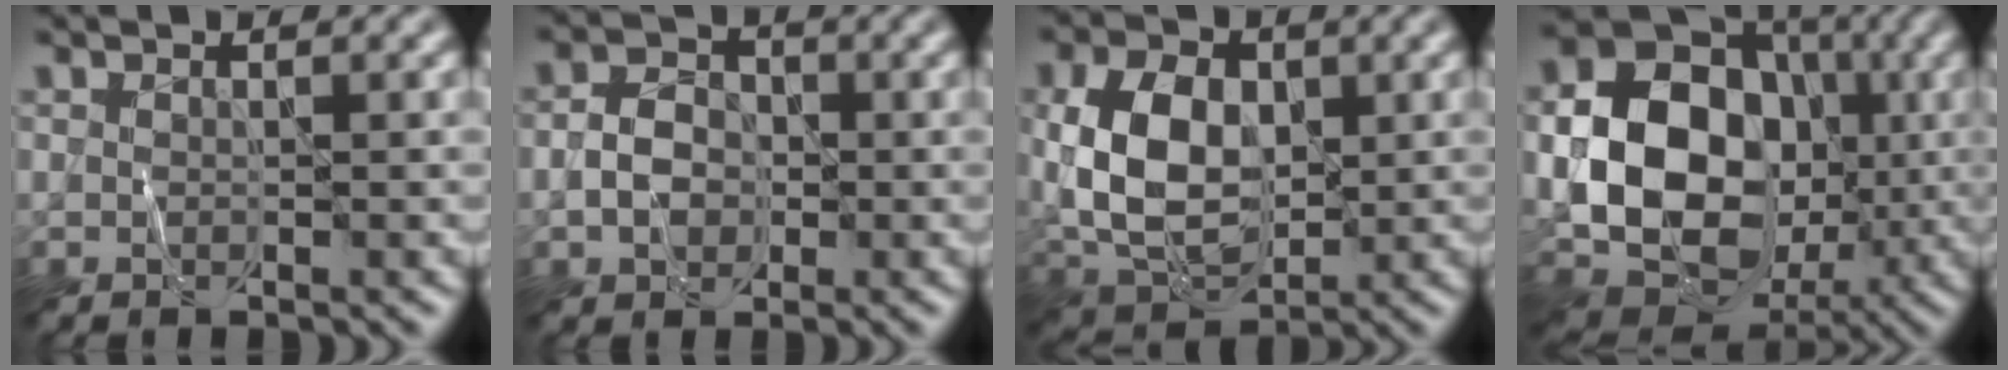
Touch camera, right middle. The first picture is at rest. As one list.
[{"total": 3.3, "force": [-0.7, 2.6, 1.9], "torque": [-0.035, 0.005, -0.017]}, {"total": 8.8, "force": [0.6, 6.0, 6.5], "torque": [-0.145, 0.002, 0.007]}, {"total": 14.7, "force": [-0.9, 11.1, 9.5], "torque": [-0.142, 0.001, -0.016]}]